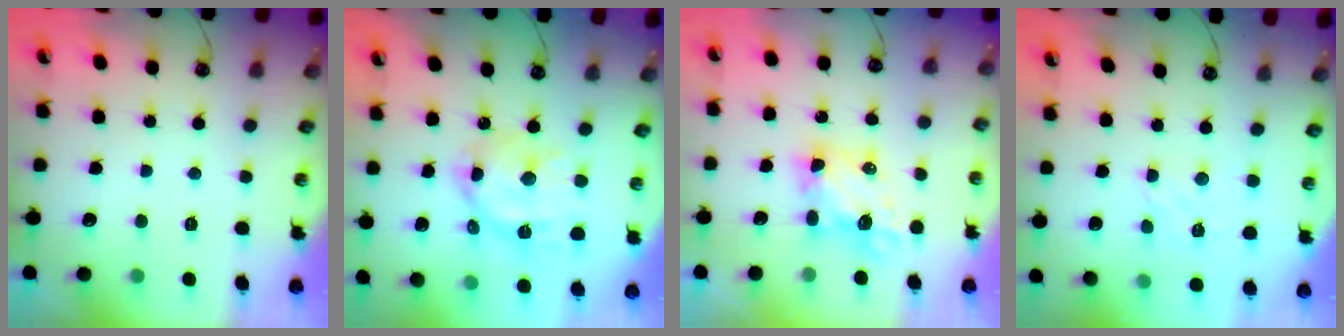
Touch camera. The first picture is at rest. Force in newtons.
{"total": 14.7, "press": 14.6, "slide": 1.3}
{"total": 5.7, "press": 5.7, "slide": 0.1}
{"total": 1.4, "press": 1.2, "slide": 0.7}